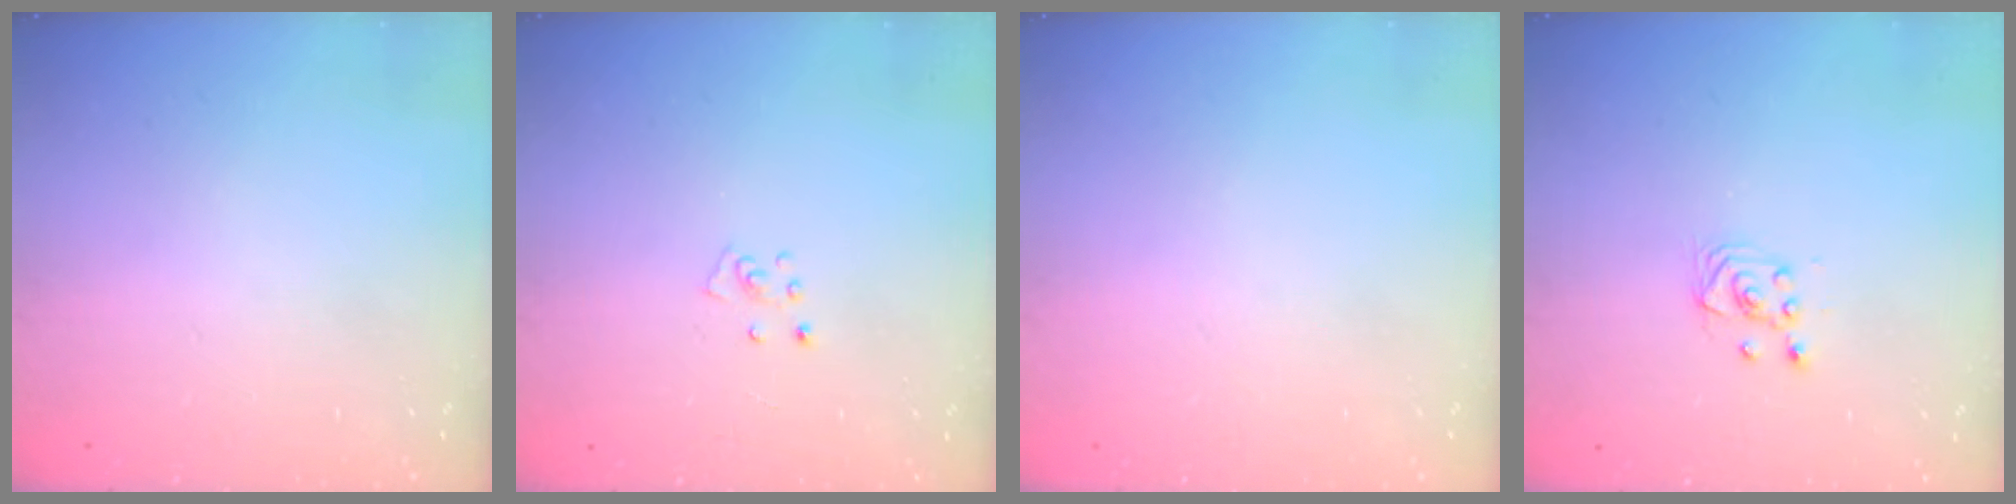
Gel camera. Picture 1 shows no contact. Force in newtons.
{"total": 3.5, "press": 3.5, "slide": 0.3}
{"total": 0.0}
{"total": 2.5, "press": 2.2, "slide": 1.1}